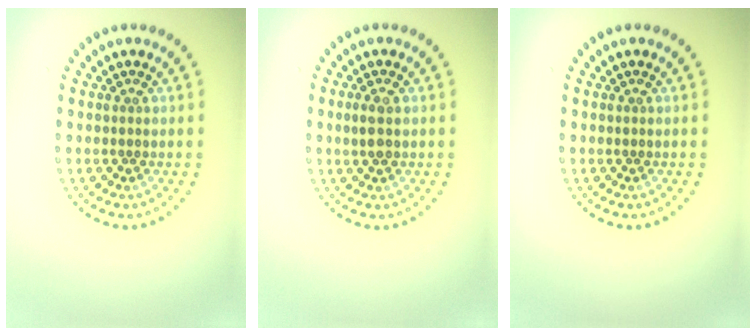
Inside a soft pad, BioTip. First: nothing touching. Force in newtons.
{"total": 1.6, "press": 1.6, "slide": 0.1}
{"total": 0.0}